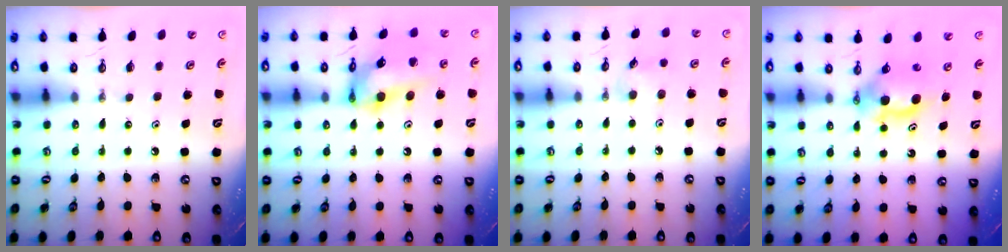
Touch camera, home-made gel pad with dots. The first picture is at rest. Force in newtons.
{"total": 14.8, "press": 14.7, "slide": 1.7}
{"total": 5.2, "press": 5.0, "slide": 1.4}
{"total": 5.9, "press": 5.6, "slide": 1.9}